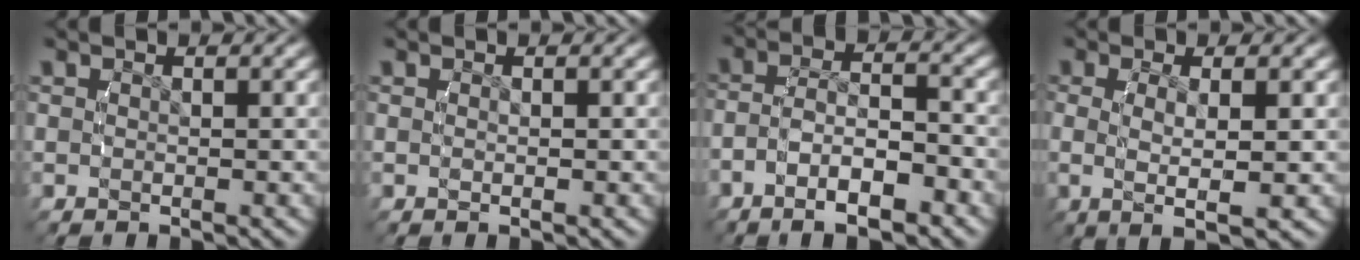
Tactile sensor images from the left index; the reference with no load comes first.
{"total": 0.7, "force": [-0.1, -0.5, 0.5], "torque": [-0.011, -0.003, 0.002]}
{"total": 5.0, "force": [-2.6, 2.2, 3.7], "torque": [-0.070, -0.003, -0.042]}
{"total": 4.7, "force": [0.0, 1.4, 4.5], "torque": [-0.086, -0.004, 0.008]}